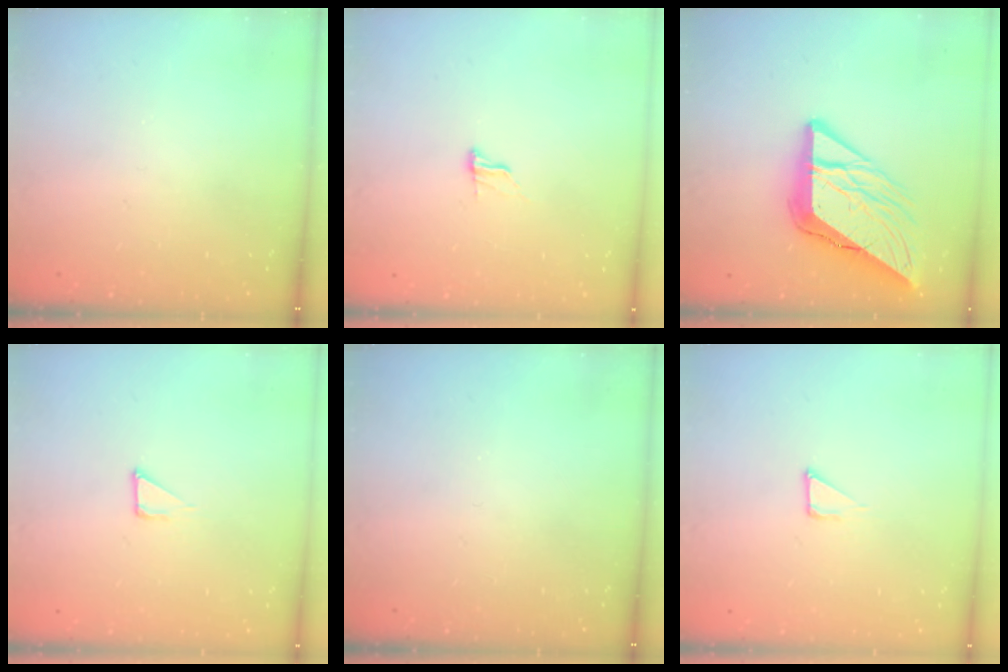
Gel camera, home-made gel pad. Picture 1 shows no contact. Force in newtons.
{"total": 7.4, "press": 7.4, "slide": 0.8}
{"total": 15.9, "press": 15.8, "slide": 1.7}
{"total": 2.3, "press": 2.3, "slide": 0.1}
{"total": 0.0}
{"total": 2.3, "press": 2.3, "slide": 0.1}